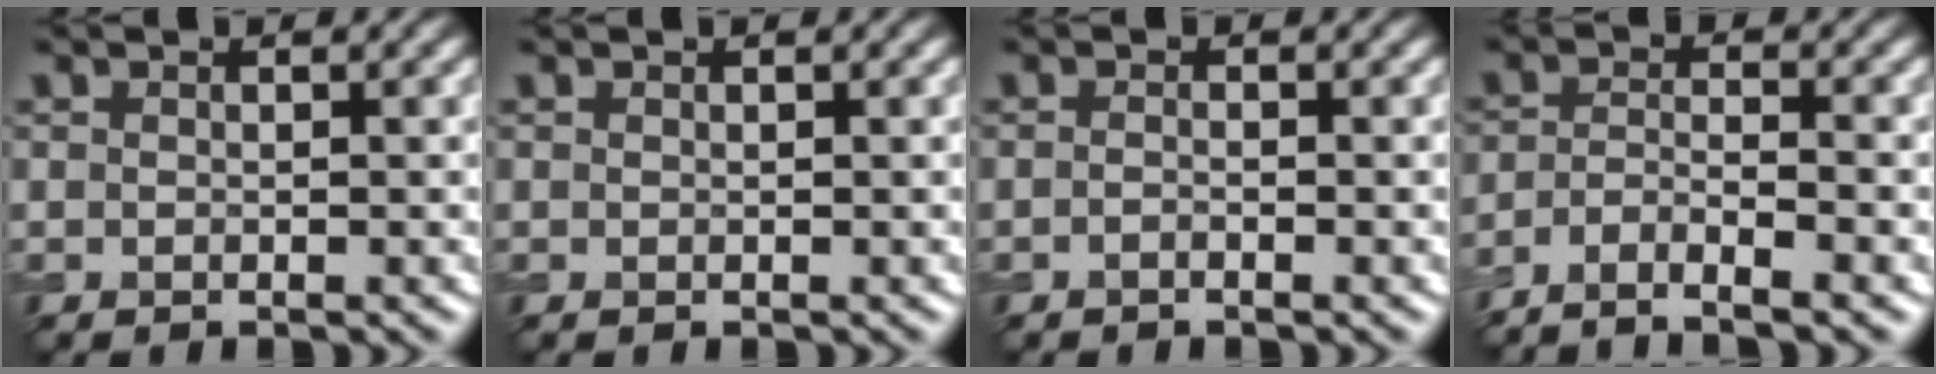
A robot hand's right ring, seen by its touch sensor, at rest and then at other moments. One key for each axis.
{"total": 0.0}
{"total": 0.7, "fx": -0.5, "fy": 0.2, "fz": 0.5, "tx": -0.011, "ty": -0.003, "tz": -0.011}
{"total": 4.5, "fx": -3.3, "fy": 0.9, "fz": 2.9, "tx": -0.050, "ty": -0.002, "tz": -0.067}